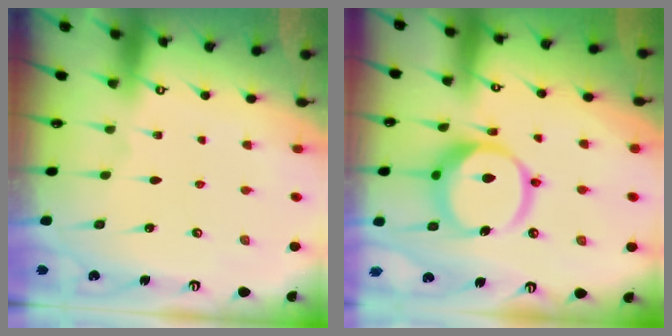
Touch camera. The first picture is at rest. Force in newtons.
{"total": 15.3, "press": 15.1, "slide": 1.8}